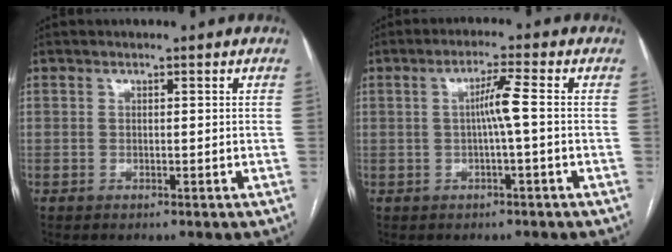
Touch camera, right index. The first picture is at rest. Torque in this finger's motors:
{"motor_torque": [0.39, -0.09, 0.10, 0.06]}